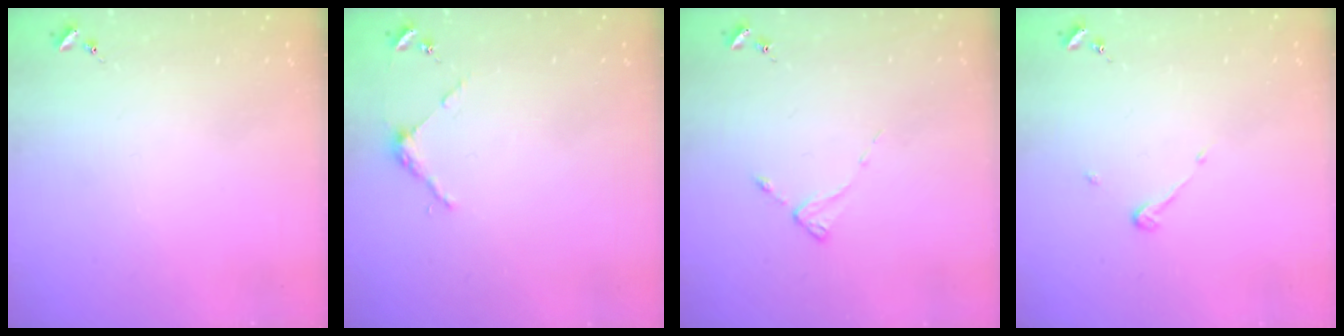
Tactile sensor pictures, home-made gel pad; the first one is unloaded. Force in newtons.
{"total": 3.9, "press": 3.9, "slide": 0.2}
{"total": 1.9, "press": 1.8, "slide": 0.3}
{"total": 3.7, "press": 3.7, "slide": 0.3}